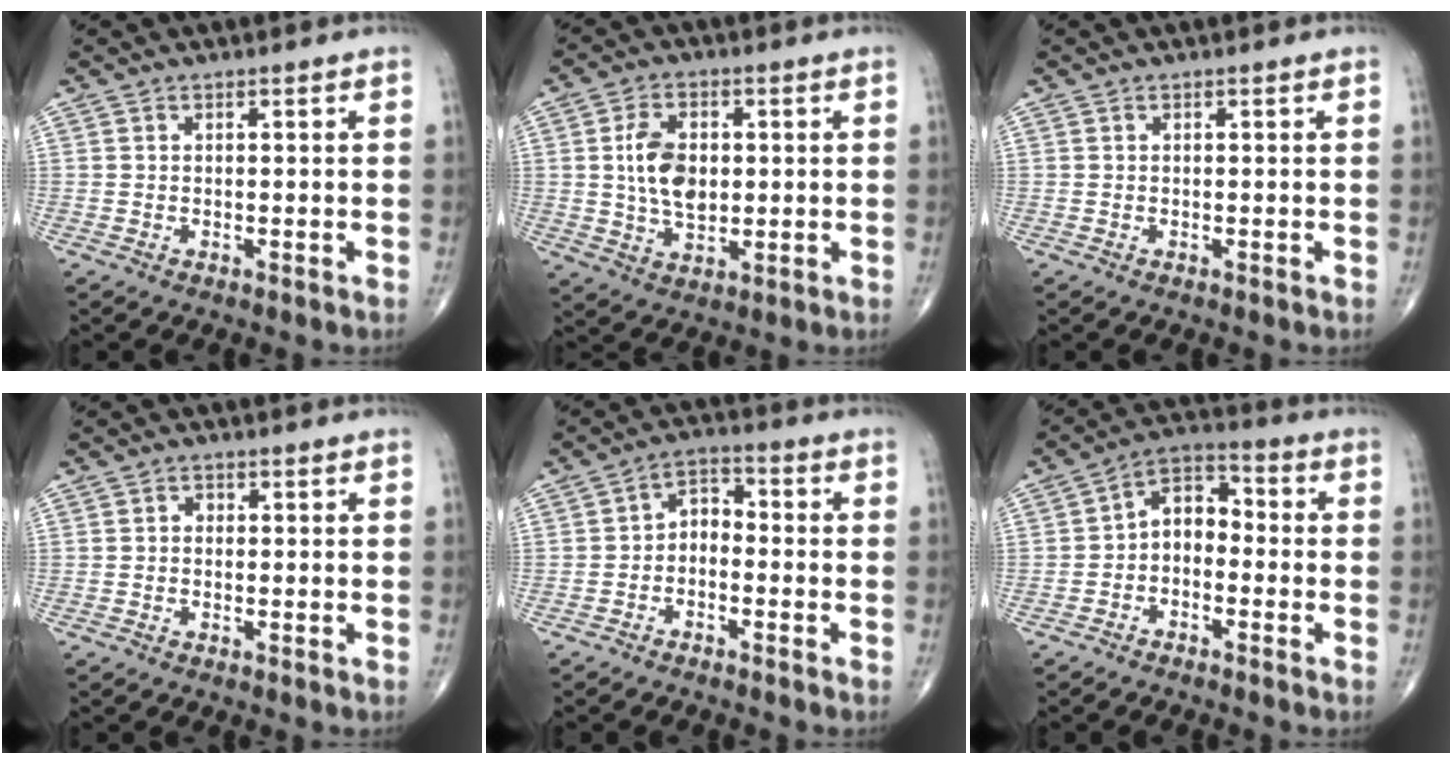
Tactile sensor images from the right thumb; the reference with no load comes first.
{"total": 9.2, "force": [0.9, 5.9, 7.1], "torque": [-0.117, -0.005, 0.020]}
{"total": 0.0}
{"total": 1.3, "force": [-0.1, 1.1, 0.7], "torque": [-0.002, 0.004, -0.007]}
{"total": 4.8, "force": [-1.5, 3.3, 3.2], "torque": [-0.040, 0.033, -0.039]}
{"total": 7.4, "force": [-1.4, 5.1, 5.1], "torque": [-0.063, 0.038, -0.045]}